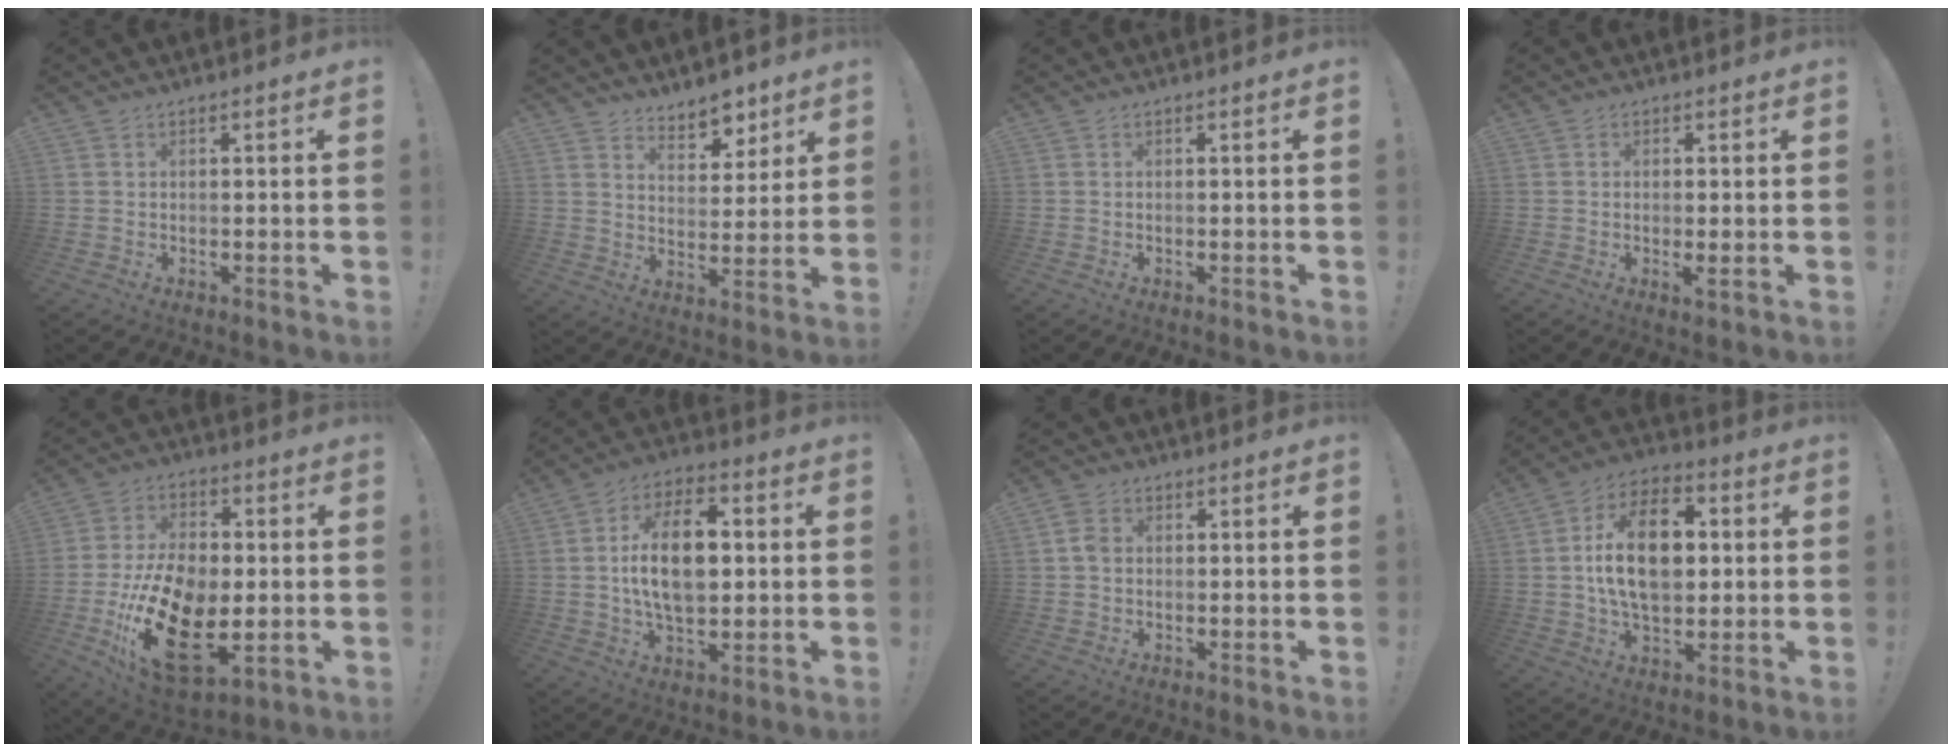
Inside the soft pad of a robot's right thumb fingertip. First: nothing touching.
{"total": 7.8, "force": [6.4, 4.0, 2.1], "torque": [-0.006, -0.057, 0.116]}
{"total": 0.0}
{"total": 2.2, "force": [0.1, 0.3, 2.2], "torque": [-0.033, -0.004, 0.003]}
{"total": 23.1, "force": [-6.0, 13.7, 17.6], "torque": [-0.343, 0.030, -0.087]}
{"total": 16.4, "force": [0.9, 9.3, 13.5], "torque": [-0.235, 0.004, 0.011]}
{"total": 3.7, "force": [0.4, 2.8, 2.4], "torque": [-0.045, 0.011, 0.008]}
{"total": 18.2, "force": [1.6, 11.0, 14.3], "torque": [-0.236, 0.010, 0.023]}